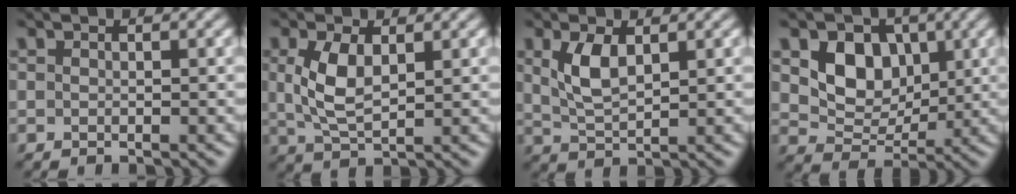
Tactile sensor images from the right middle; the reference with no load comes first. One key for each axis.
{"total": 3.6, "fx": 0.7, "fy": 1.6, "fz": 3.1, "tx": -0.077, "ty": -0.001, "tz": 0.018}
{"total": 2.9, "fx": 1.0, "fy": 1.3, "fz": 2.4, "tx": -0.060, "ty": -0.002, "tz": 0.026}
{"total": 4.8, "fx": 1.4, "fy": 3.8, "fz": 2.6, "tx": -0.052, "ty": -0.007, "tz": 0.022}